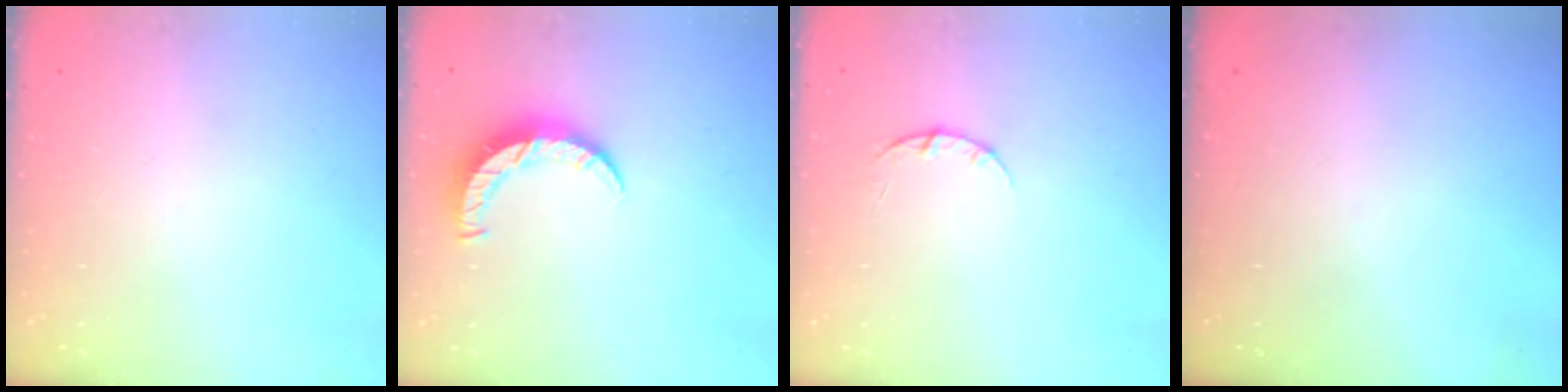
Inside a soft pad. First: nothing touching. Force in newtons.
{"total": 7.5, "press": 7.4, "slide": 0.4}
{"total": 3.2, "press": 3.2, "slide": 0.3}
{"total": 0.0}